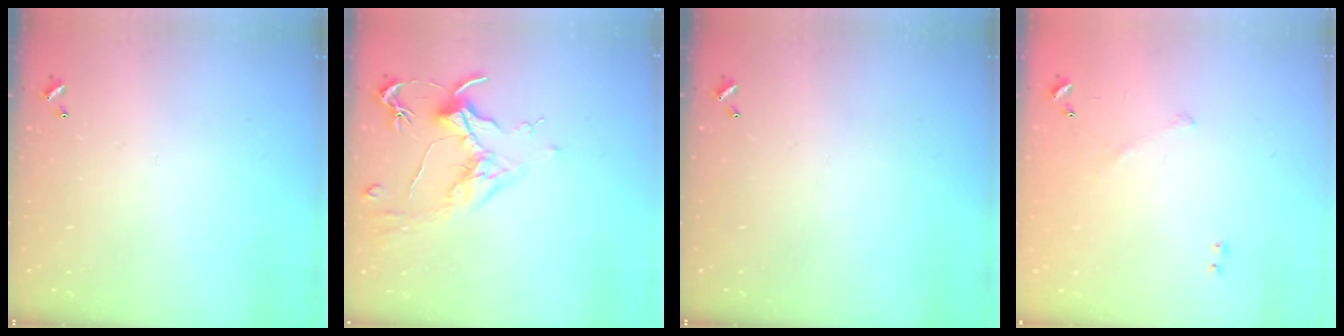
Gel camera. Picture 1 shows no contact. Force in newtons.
{"total": 1.8, "press": 1.5, "slide": 0.9}
{"total": 0.0}
{"total": 7.9, "press": 7.9, "slide": 0.7}